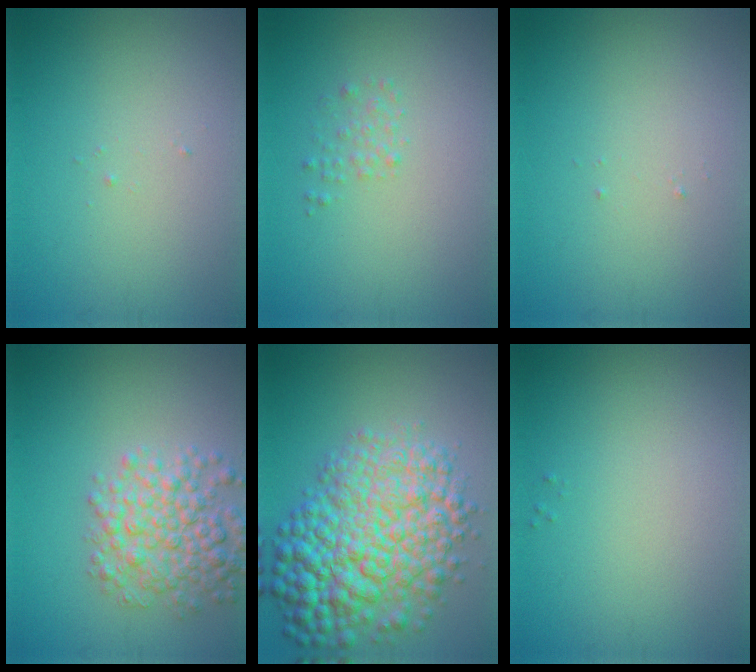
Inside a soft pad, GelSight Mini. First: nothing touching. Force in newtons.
{"total": 1.0, "press": 1.0, "slide": 0.0}
{"total": 0.0}
{"total": 5.2, "press": 5.2, "slide": 0.1}
{"total": 10.3, "press": 10.3, "slide": 0.2}
{"total": 0.0}